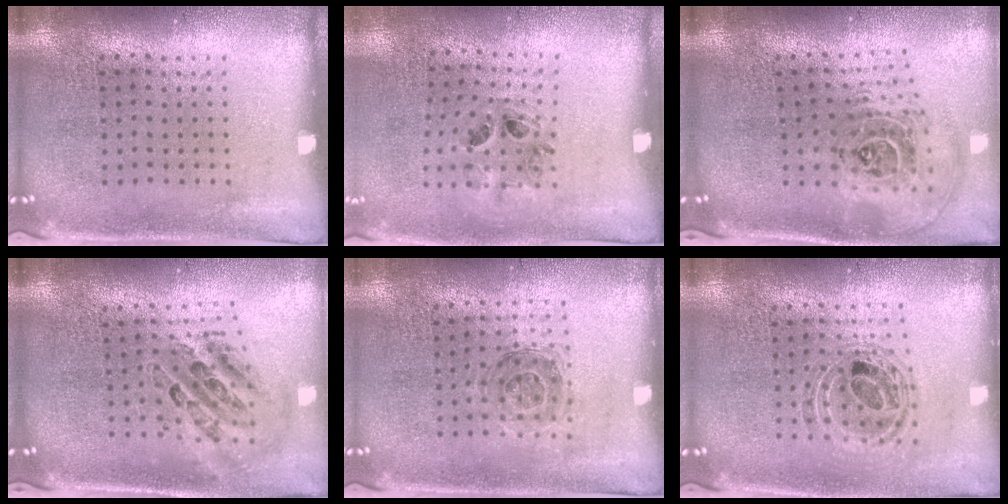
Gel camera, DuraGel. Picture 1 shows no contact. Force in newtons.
{"total": 0.9, "press": 0.8, "slide": 0.5}
{"total": 2.6, "press": 1.8, "slide": 1.9}
{"total": 1.4, "press": 1.2, "slide": 0.6}
{"total": 1.1, "press": 1.0, "slide": 0.3}
{"total": 0.8, "press": 0.8, "slide": 0.2}